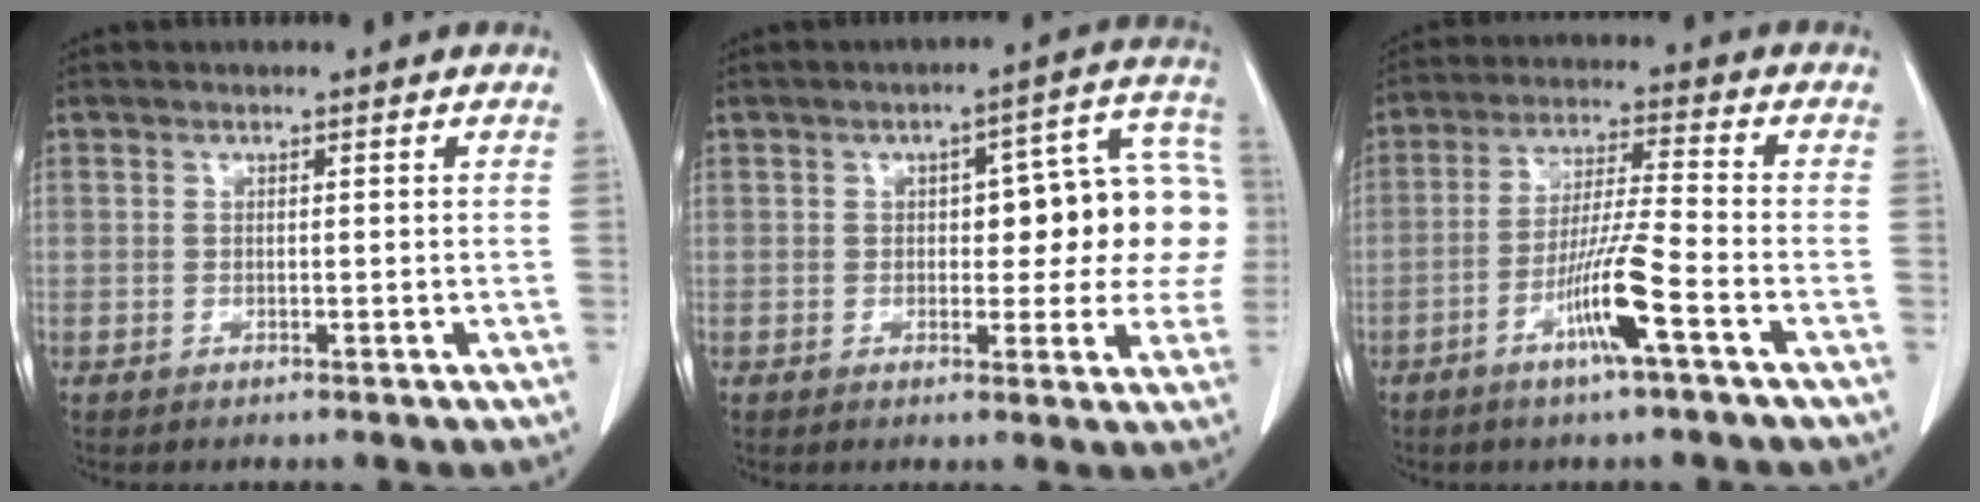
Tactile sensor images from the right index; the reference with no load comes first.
{"total": 13.8, "force": [0.9, 5.3, 12.8], "torque": [-0.146, 0.044, 0.012]}
{"total": 8.9, "force": [-4.2, -0.5, 7.8], "torque": [-0.152, -0.007, -0.081]}